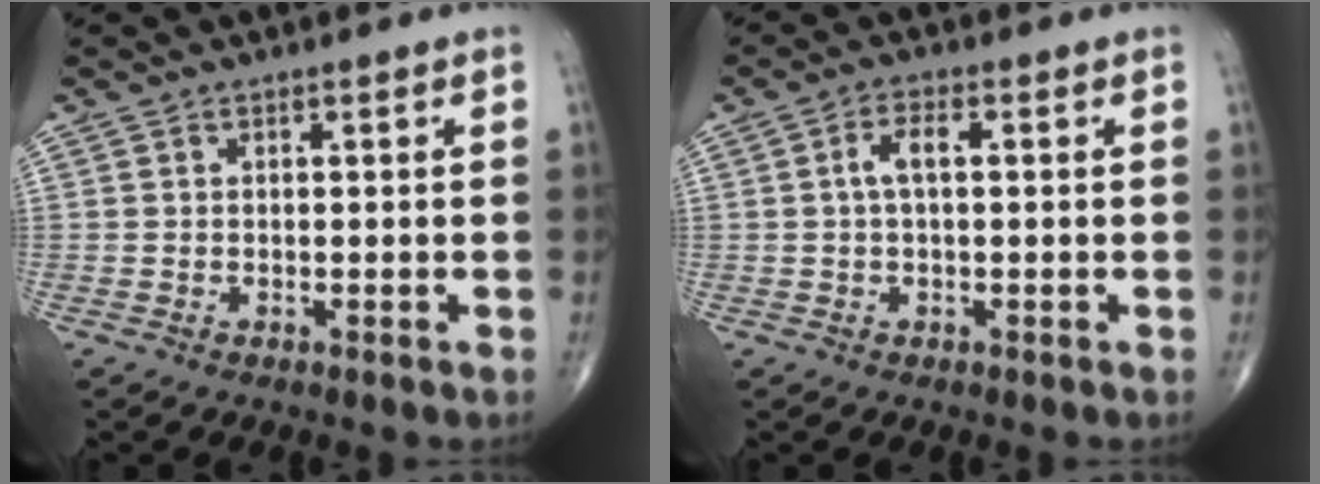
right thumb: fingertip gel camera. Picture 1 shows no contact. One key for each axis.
{"total": 3.6, "fx": 0.5, "fy": 1.5, "fz": 3.3, "tx": -0.068, "ty": 0.013, "tz": 0.006}